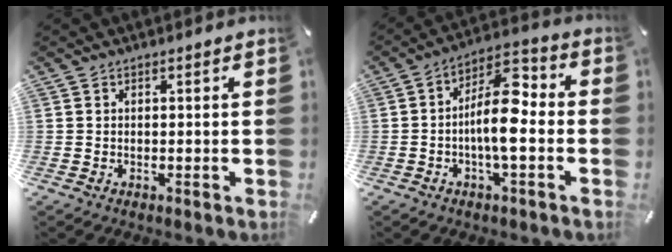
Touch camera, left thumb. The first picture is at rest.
{"total": 12.4, "force": [-2.2, 4.7, 11.2], "torque": [-0.213, 0.012, -0.037]}